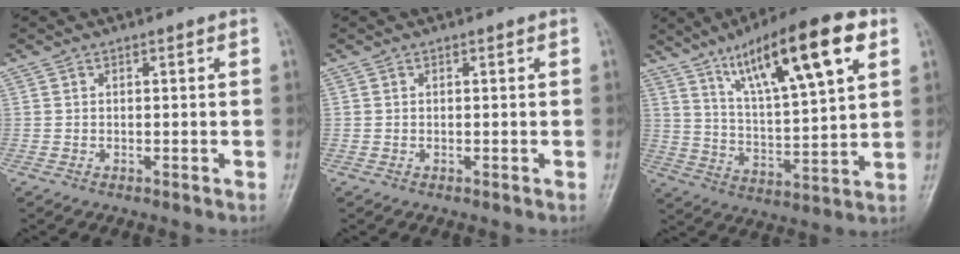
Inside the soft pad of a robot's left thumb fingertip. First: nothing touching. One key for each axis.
{"total": 0.0}
{"total": 20.0, "fx": 9.9, "fy": 5.0, "fz": 16.6, "tx": -0.249, "ty": -0.025, "tz": 0.167}